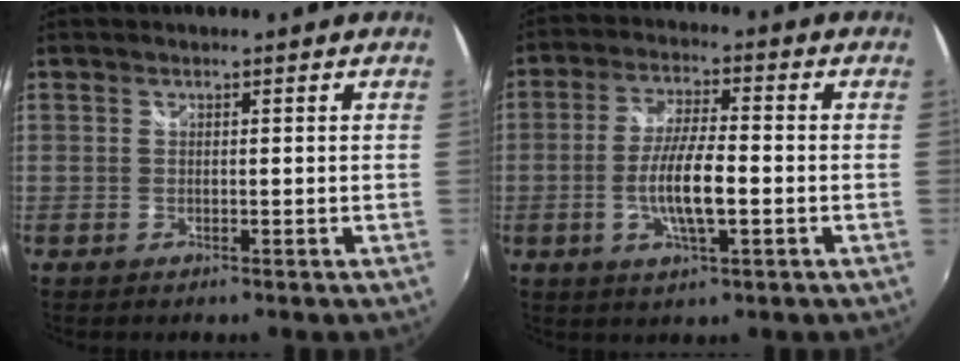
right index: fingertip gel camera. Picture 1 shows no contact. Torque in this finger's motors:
{"motor_torque": [1.45, -0.66, 0.78, 0.18]}